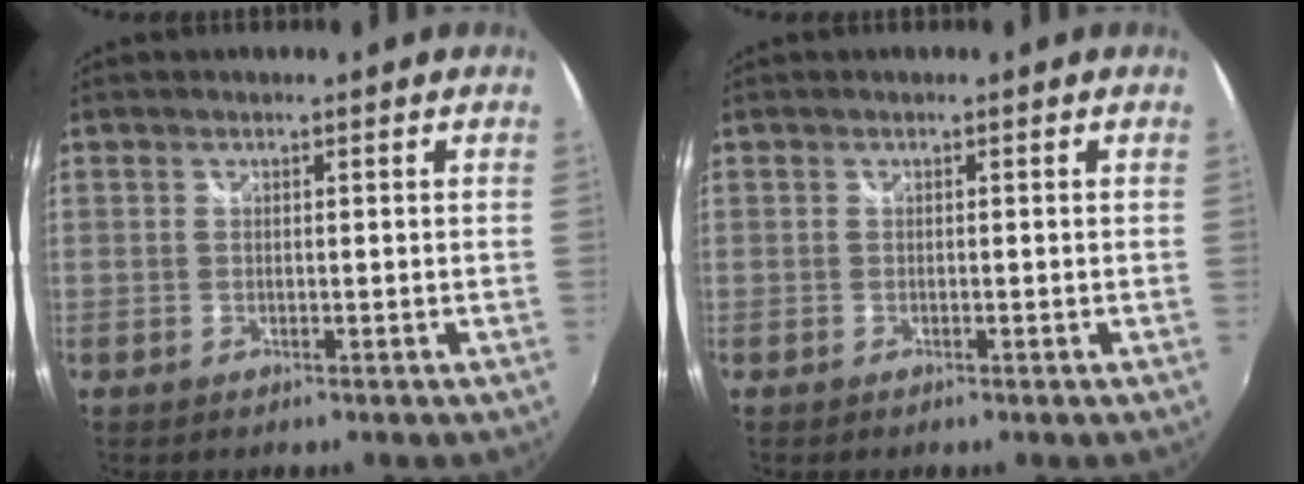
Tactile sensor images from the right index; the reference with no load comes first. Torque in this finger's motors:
{"motor_torque": [-0.15, -0.15, -0.03, -0.01]}